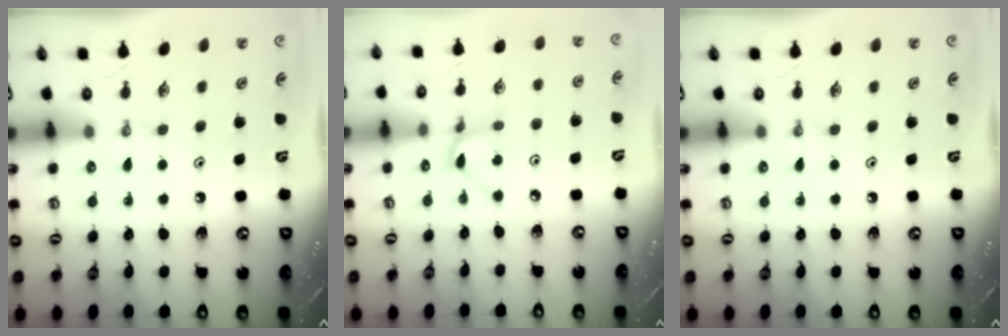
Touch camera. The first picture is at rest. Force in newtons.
{"total": 1.8, "press": 1.8, "slide": 0.3}
{"total": 0.0}